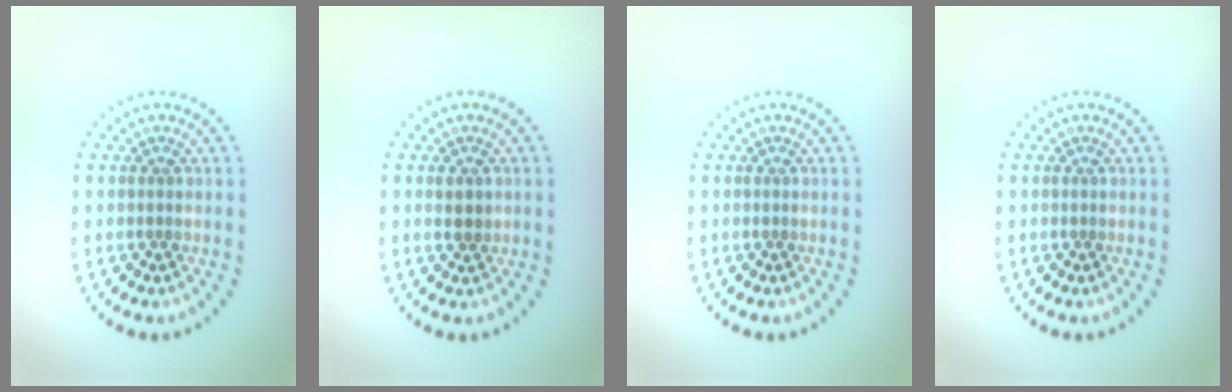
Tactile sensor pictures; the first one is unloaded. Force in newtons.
{"total": 1.3, "press": 1.2, "slide": 0.3}
{"total": 0.0}
{"total": 0.0}